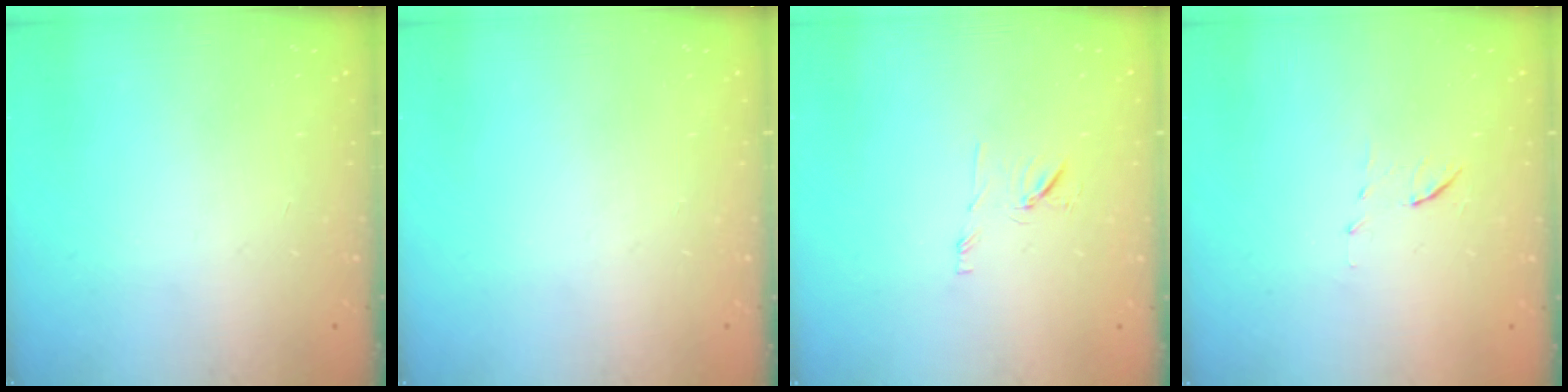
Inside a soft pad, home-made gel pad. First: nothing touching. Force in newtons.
{"total": 0.0}
{"total": 7.5, "press": 7.4, "slide": 0.6}
{"total": 6.2, "press": 6.0, "slide": 1.8}